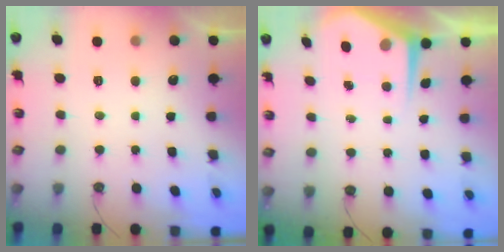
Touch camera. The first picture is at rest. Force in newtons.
{"total": 5.9, "press": 5.8, "slide": 0.5}